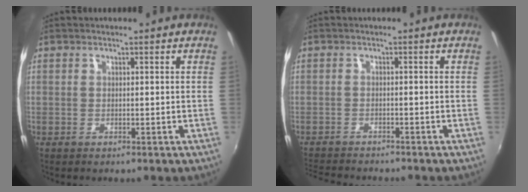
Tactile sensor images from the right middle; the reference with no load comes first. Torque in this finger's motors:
{"motor_torque": [1.02, -1.12, 0.11, 0.04]}